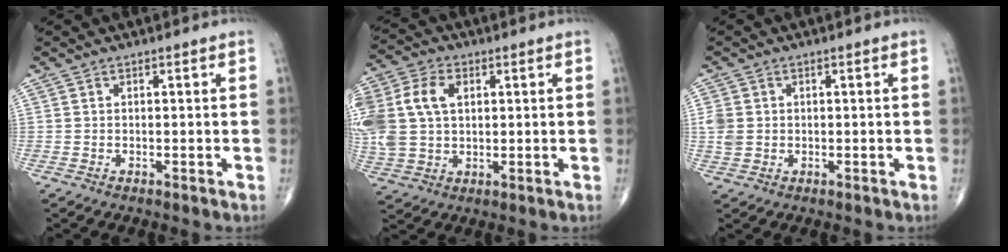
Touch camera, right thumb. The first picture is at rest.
{"total": 17.3, "force": [3.5, 12.4, 11.5], "torque": [-0.288, 0.020, 0.073]}
{"total": 3.5, "force": [0.1, 3.0, 1.9], "torque": [-0.039, 0.004, 0.003]}